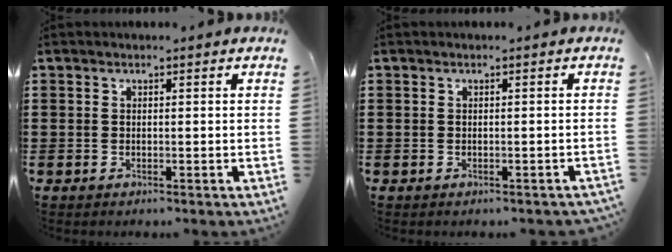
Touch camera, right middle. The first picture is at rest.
{"total": 0.0}